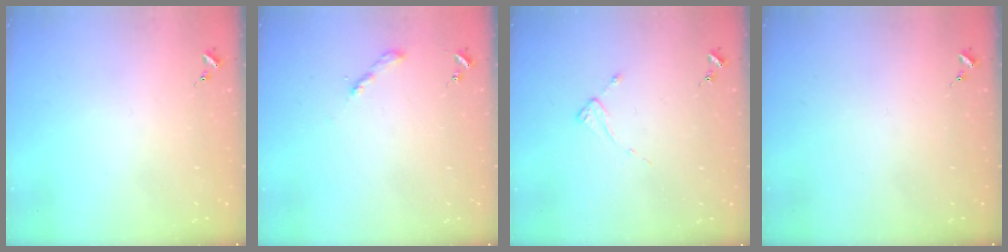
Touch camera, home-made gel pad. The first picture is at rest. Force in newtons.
{"total": 2.0, "press": 2.0, "slide": 0.2}
{"total": 2.0, "press": 2.0, "slide": 0.3}
{"total": 0.0}